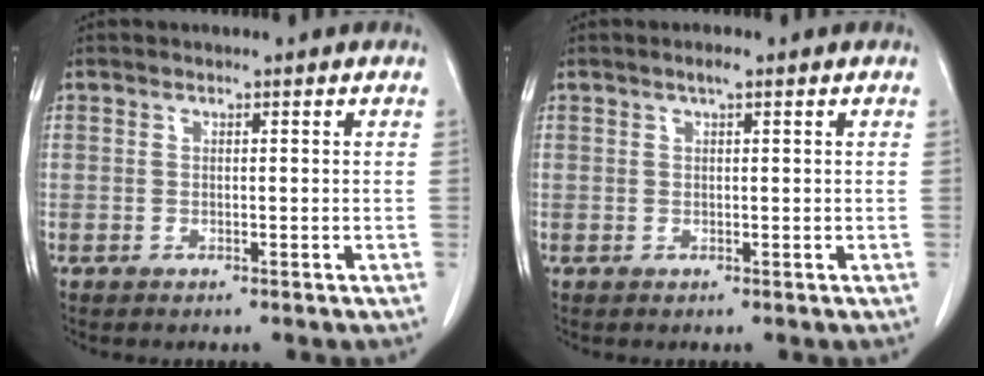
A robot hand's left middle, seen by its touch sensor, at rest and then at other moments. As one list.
[{"total": 1.1, "force": [0.7, 0.1, 0.9], "torque": [-0.017, 0.003, 0.011]}]